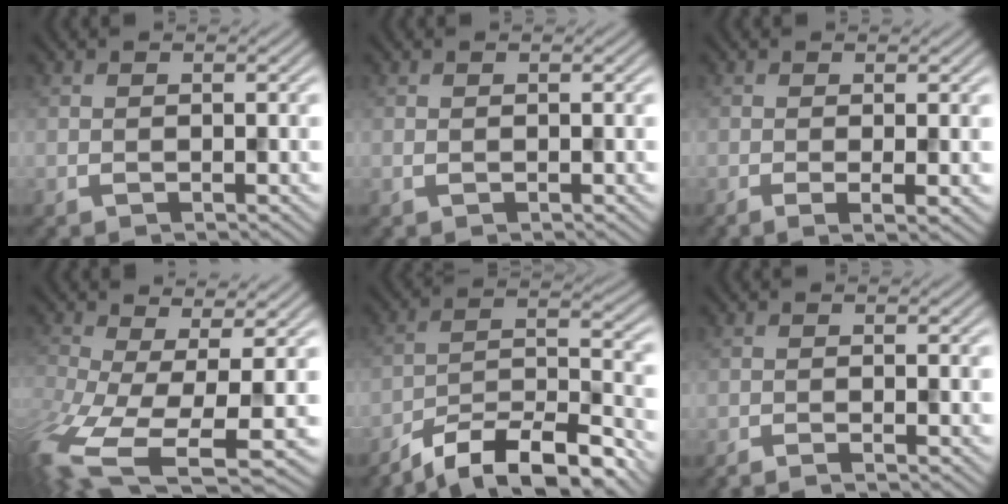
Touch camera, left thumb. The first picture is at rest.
{"total": 0.0}
{"total": 2.4, "force": [-0.6, 0.5, 2.3], "torque": [-0.040, -0.006, -0.010]}
{"total": 11.6, "force": [-4.8, 4.6, 9.4], "torque": [-0.234, -0.049, -0.063]}
{"total": 12.4, "force": [-10.4, 3.3, 5.9], "torque": [-0.106, -0.013, -0.180]}
{"total": 2.0, "force": [-1.4, 0.4, 1.4], "torque": [-0.007, 0.000, -0.035]}